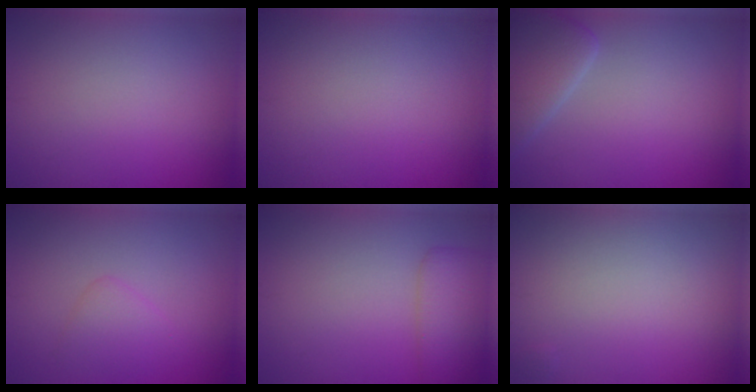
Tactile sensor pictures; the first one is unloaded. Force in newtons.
{"total": 0.0}
{"total": 3.7, "press": 3.7, "slide": 0.3}
{"total": 1.8, "press": 1.8, "slide": 0.1}
{"total": 3.1, "press": 3.1, "slide": 0.2}
{"total": 0.0}